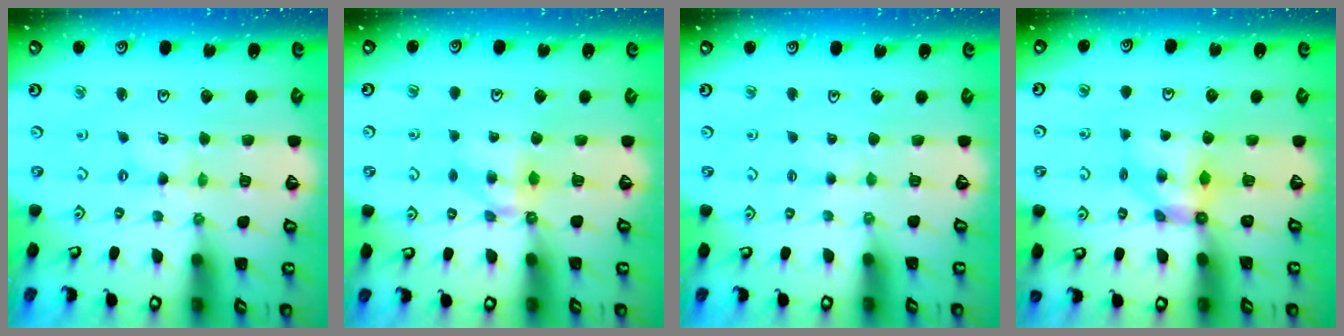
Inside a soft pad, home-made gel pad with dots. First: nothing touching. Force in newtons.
{"total": 5.9, "press": 5.9, "slide": 0.2}
{"total": 1.8, "press": 1.7, "slide": 0.4}
{"total": 5.3, "press": 5.3, "slide": 0.2}